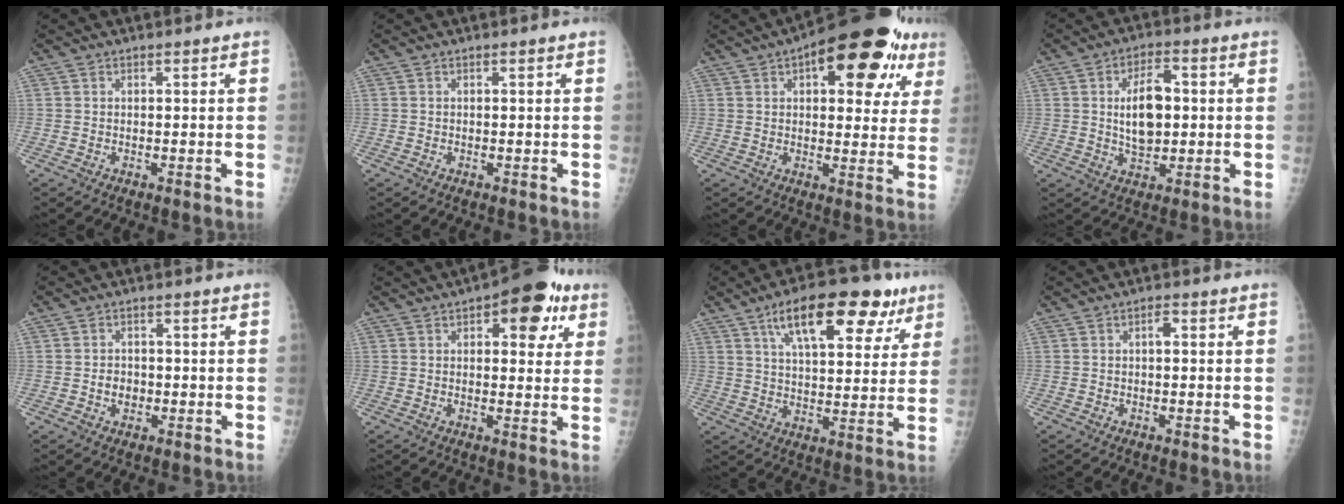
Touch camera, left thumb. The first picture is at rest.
{"total": 0.0}
{"total": 20.4, "force": [9.3, 8.9, 15.9], "torque": [-0.180, 0.000, 0.122]}
{"total": 8.4, "force": [0.4, 4.9, 6.8], "torque": [-0.097, 0.006, 0.006]}
{"total": 2.7, "force": [-0.6, 2.2, 1.4], "torque": [-0.009, 0.006, -0.008]}
{"total": 12.4, "force": [5.6, 5.7, 9.4], "torque": [-0.072, -0.004, 0.065]}
{"total": 19.0, "force": [10.4, 7.8, 13.9], "torque": [-0.173, -0.015, 0.164]}
{"total": 1.2, "force": [-0.1, 0.6, 1.0], "torque": [-0.011, 0.004, -0.004]}